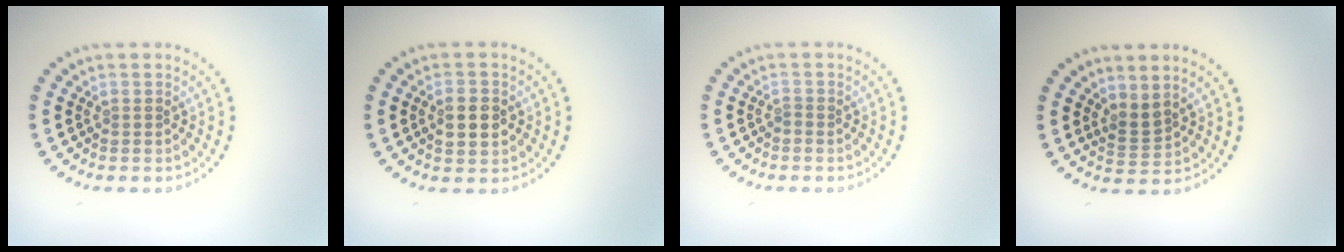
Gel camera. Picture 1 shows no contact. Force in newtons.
{"total": 2.9, "press": 2.9, "slide": 0.2}
{"total": 0.5, "press": 0.1, "slide": 0.5}
{"total": 1.9, "press": 1.3, "slide": 1.3}